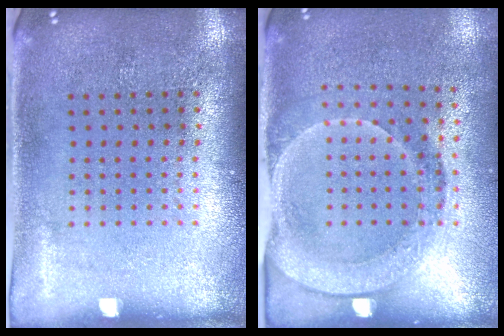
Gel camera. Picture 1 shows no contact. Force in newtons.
{"total": 1.8, "press": 1.5, "slide": 1.0}